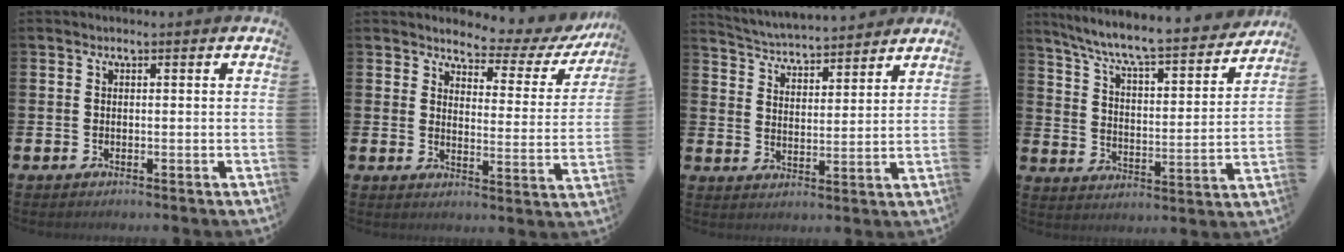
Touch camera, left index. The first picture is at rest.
{"total": 3.7, "force": [3.4, 1.4, 0.9], "torque": [-0.038, -0.030, 0.050]}
{"total": 4.7, "force": [4.7, 0.3, 0.1], "torque": [-0.030, -0.035, 0.081]}
{"total": 7.8, "force": [7.2, 0.6, 3.0], "torque": [-0.097, -0.055, 0.120]}